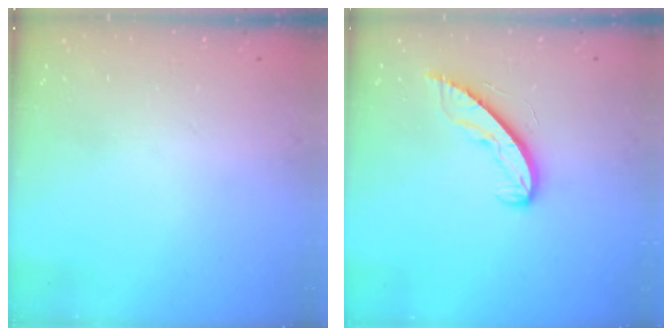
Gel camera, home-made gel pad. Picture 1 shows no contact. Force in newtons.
{"total": 8.2, "press": 8.1, "slide": 0.7}